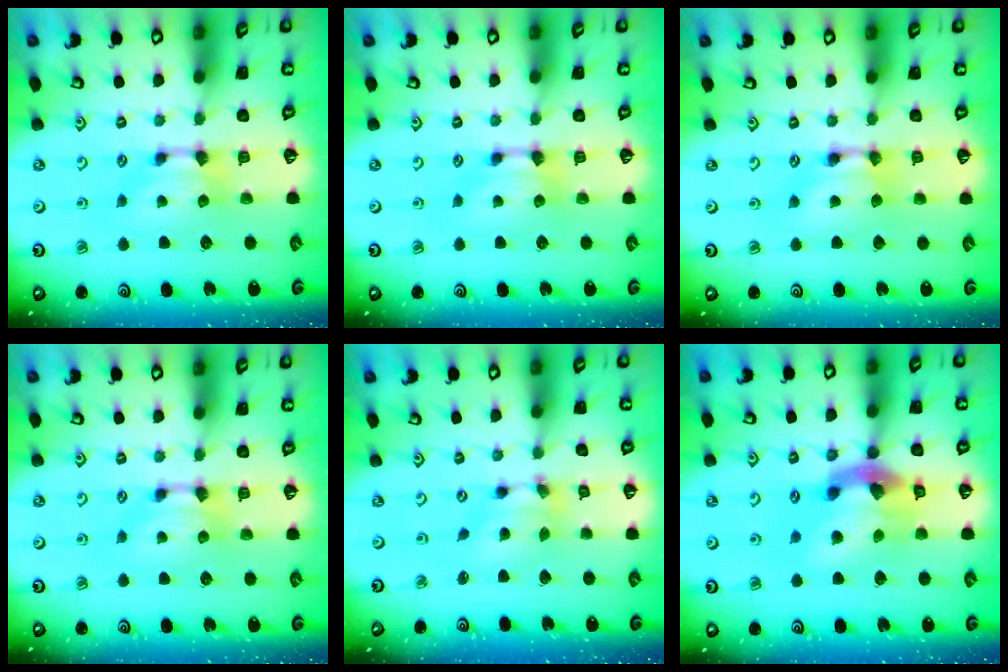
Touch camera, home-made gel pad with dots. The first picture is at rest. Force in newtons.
{"total": 0.0}
{"total": 1.6, "press": 1.6, "slide": 0.1}
{"total": 0.0}
{"total": 4.9, "press": 4.6, "slide": 1.8}
{"total": 8.2, "press": 7.7, "slide": 2.8}